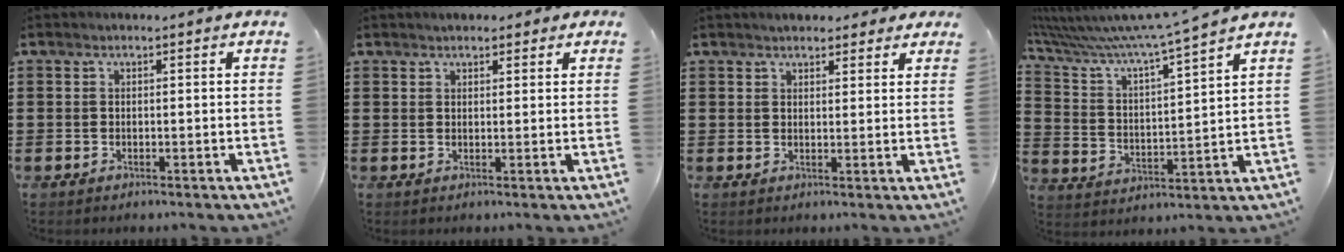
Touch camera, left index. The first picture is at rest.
{"total": 1.8, "force": [1.6, 0.8, 0.5], "torque": [-0.006, 0.004, 0.028]}
{"total": 2.7, "force": [2.5, 1.0, 0.5], "torque": [-0.009, -0.001, 0.044]}
{"total": 6.7, "force": [6.1, -0.9, 2.6], "torque": [-0.079, -0.047, 0.096]}